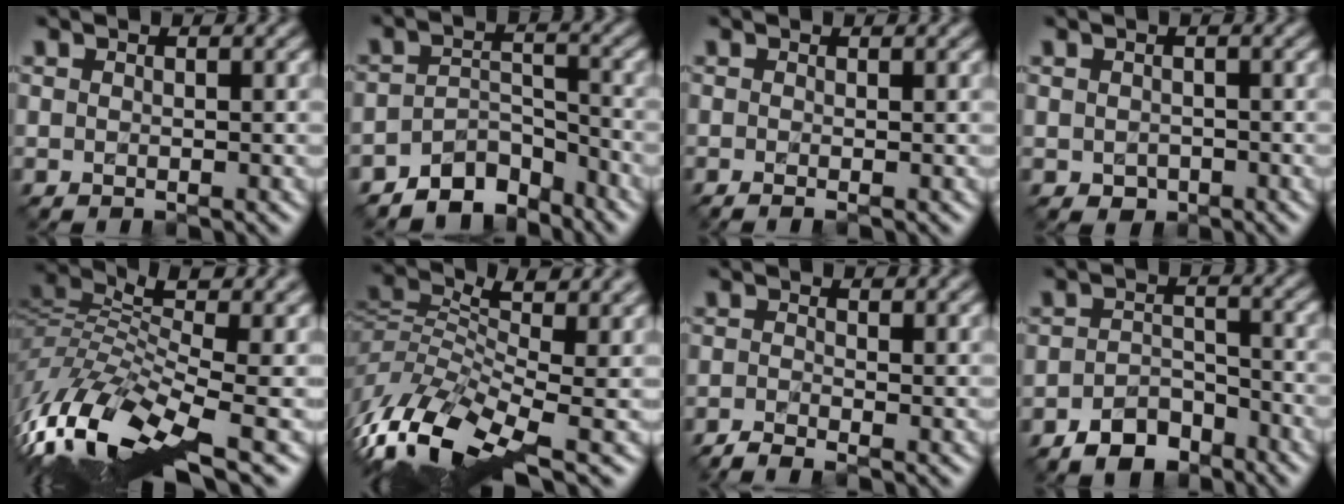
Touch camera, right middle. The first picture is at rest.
{"total": 4.6, "force": [-3.9, 2.0, 1.2], "torque": [-0.008, 0.003, -0.071]}
{"total": 1.2, "force": [-0.1, 0.5, 1.0], "torque": [-0.011, -0.007, -0.010]}
{"total": 0.9, "force": [-0.2, 0.9, 0.2], "torque": [-0.004, -0.001, -0.004]}
{"total": 11.5, "force": [-3.4, 3.8, 10.4], "torque": [-0.228, 0.014, -0.059]}
{"total": 10.1, "force": [-1.8, 4.2, 9.0], "torque": [-0.201, 0.022, -0.037]}
{"total": 1.7, "force": [-1.1, 0.5, 1.1], "torque": [-0.028, -0.003, -0.037]}
{"total": 3.4, "force": [-2.5, 2.0, 1.3], "torque": [-0.023, 0.006, -0.049]}